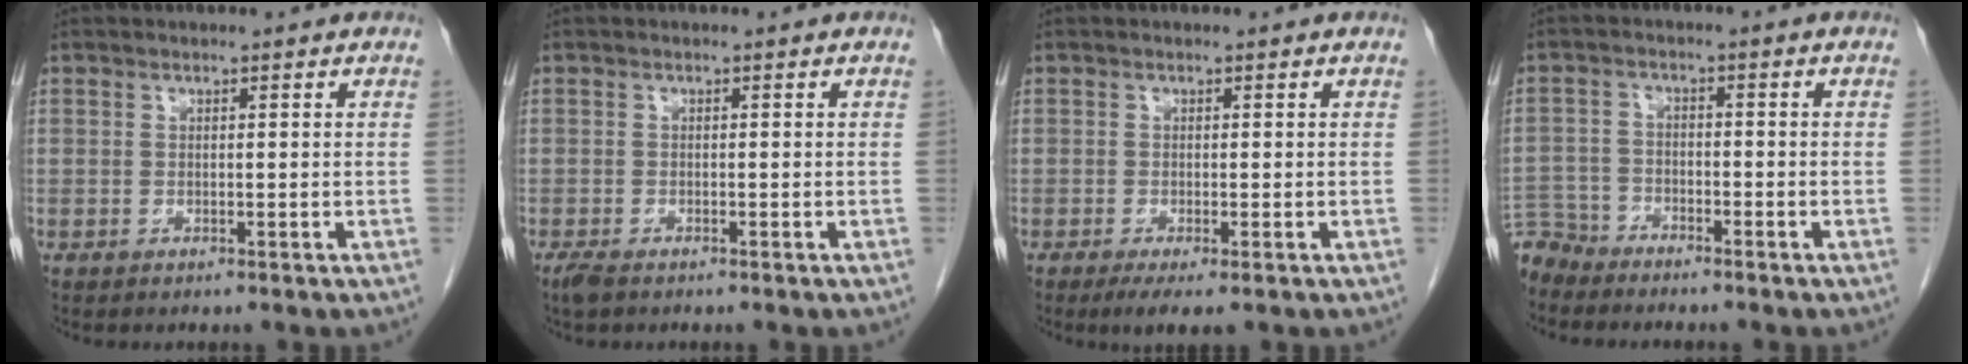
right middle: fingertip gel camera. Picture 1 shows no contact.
{"total": 1.9, "force": [-1.4, 0.6, 1.1], "torque": [-0.028, -0.005, -0.024]}
{"total": 3.1, "force": [-1.8, 0.5, 2.5], "torque": [-0.039, -0.011, -0.026]}
{"total": 5.3, "force": [-5.1, 1.4, -0.4], "torque": [0.017, -0.005, -0.101]}